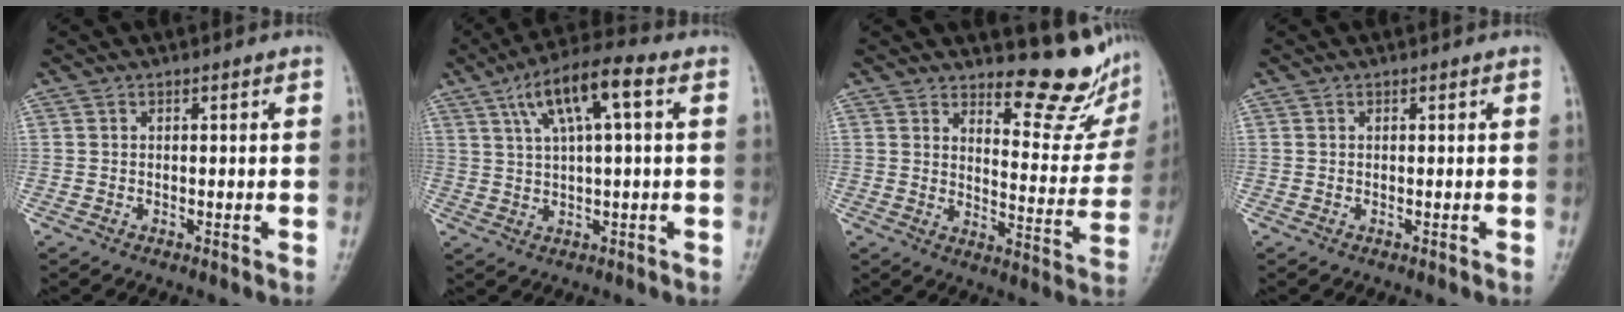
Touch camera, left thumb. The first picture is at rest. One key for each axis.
{"total": 10.9, "fx": 3.9, "fy": 2.7, "fz": 9.8, "tx": -0.183, "ty": 0.020, "tz": 0.066}
{"total": 11.2, "fx": 10.0, "fy": 2.5, "fz": 4.2, "tx": -0.027, "ty": -0.106, "tz": 0.133}
{"total": 0.0}